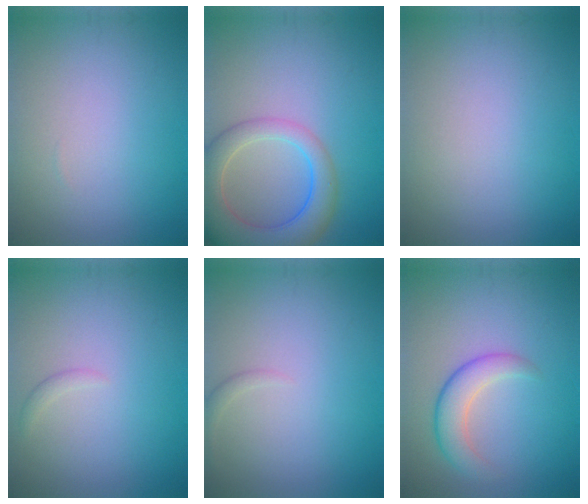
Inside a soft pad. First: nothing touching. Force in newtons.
{"total": 7.2, "press": 7.2, "slide": 0.5}
{"total": 0.0}
{"total": 0.7, "press": 0.7, "slide": 0.1}
{"total": 0.8, "press": 0.8, "slide": 0.1}
{"total": 3.5, "press": 3.5, "slide": 0.1}